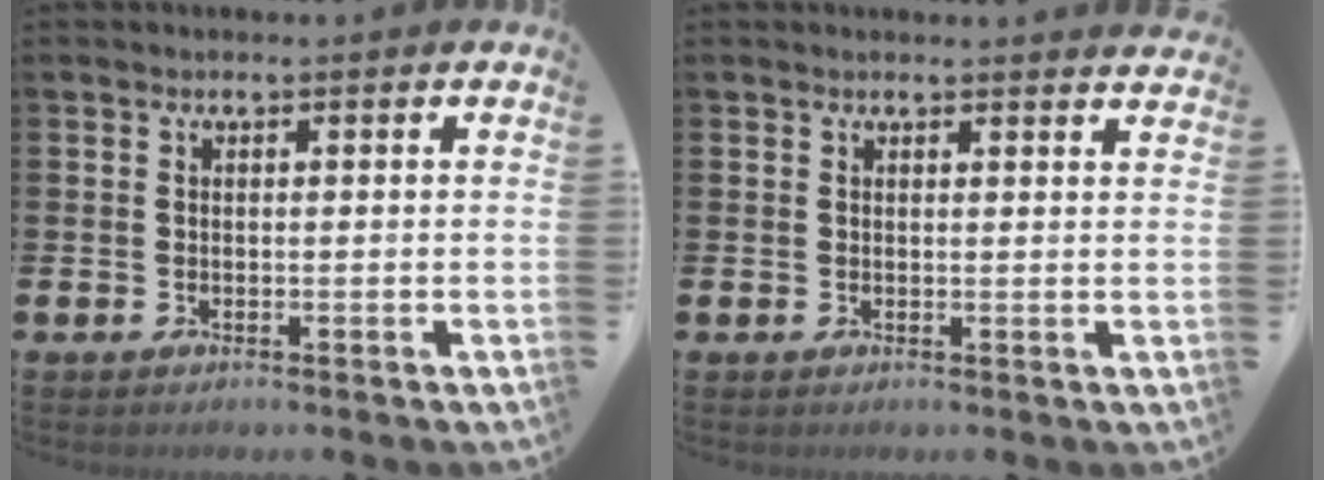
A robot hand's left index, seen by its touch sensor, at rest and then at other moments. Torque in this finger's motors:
{"motor_torque": [0.49, -1.65, 0.16, 0.02]}